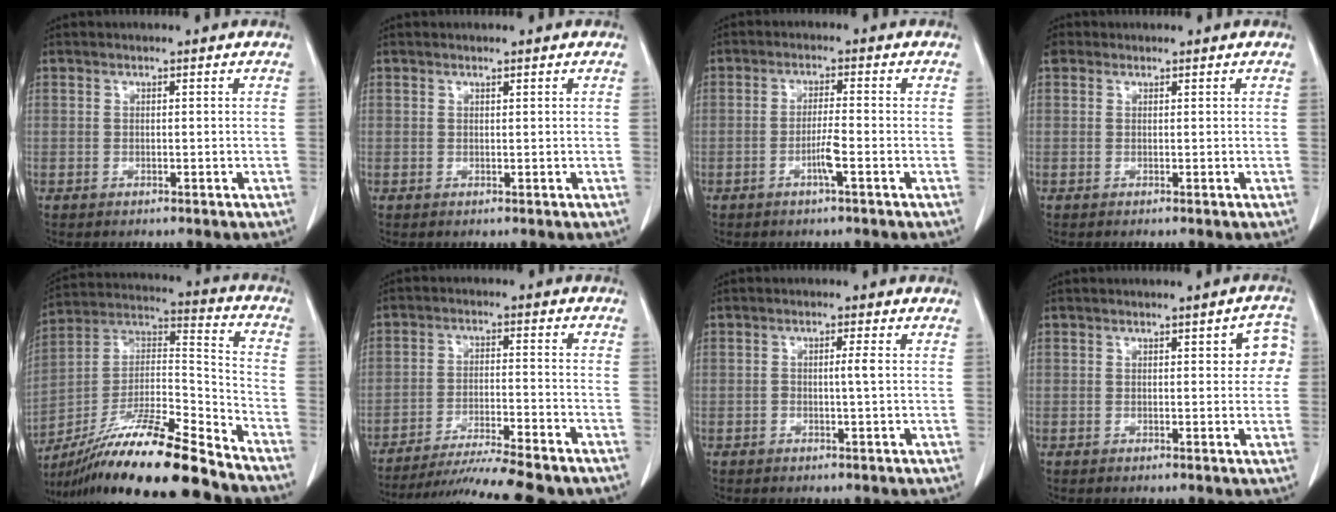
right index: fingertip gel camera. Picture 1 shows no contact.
{"total": 0.0}
{"total": 3.3, "force": [-1.4, -0.2, 3.0], "torque": [-0.057, -0.003, -0.029]}
{"total": 2.0, "force": [1.0, 1.7, 0.4], "torque": [-0.015, 0.023, 0.019]}
{"total": 21.9, "force": [-17.7, 1.1, 12.8], "torque": [-0.235, -0.007, -0.322]}
{"total": 16.0, "force": [-14.1, 0.0, 7.5], "torque": [-0.124, -0.029, -0.217]}
{"total": 1.7, "force": [-0.1, -0.2, 1.7], "torque": [-0.030, 0.000, -0.003]}
{"total": 4.1, "force": [0.9, 1.5, 3.7], "torque": [-0.028, 0.013, 0.004]}